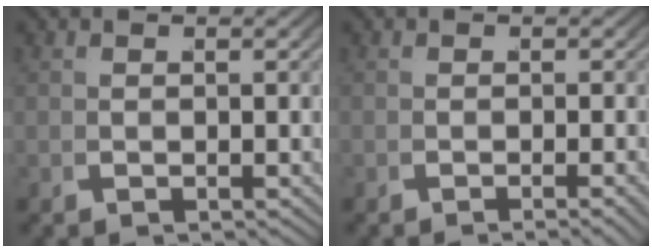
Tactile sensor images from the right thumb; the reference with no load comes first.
{"total": 1.5, "force": [-1.3, 0.0, 0.7], "torque": [0.001, 0.002, -0.024]}